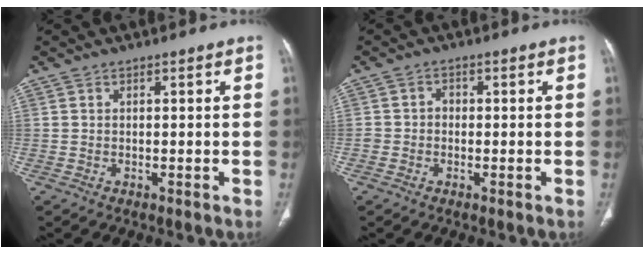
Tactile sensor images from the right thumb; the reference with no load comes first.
{"total": 2.0, "force": [-0.5, 1.8, 0.7], "torque": [0.000, 0.013, -0.013]}